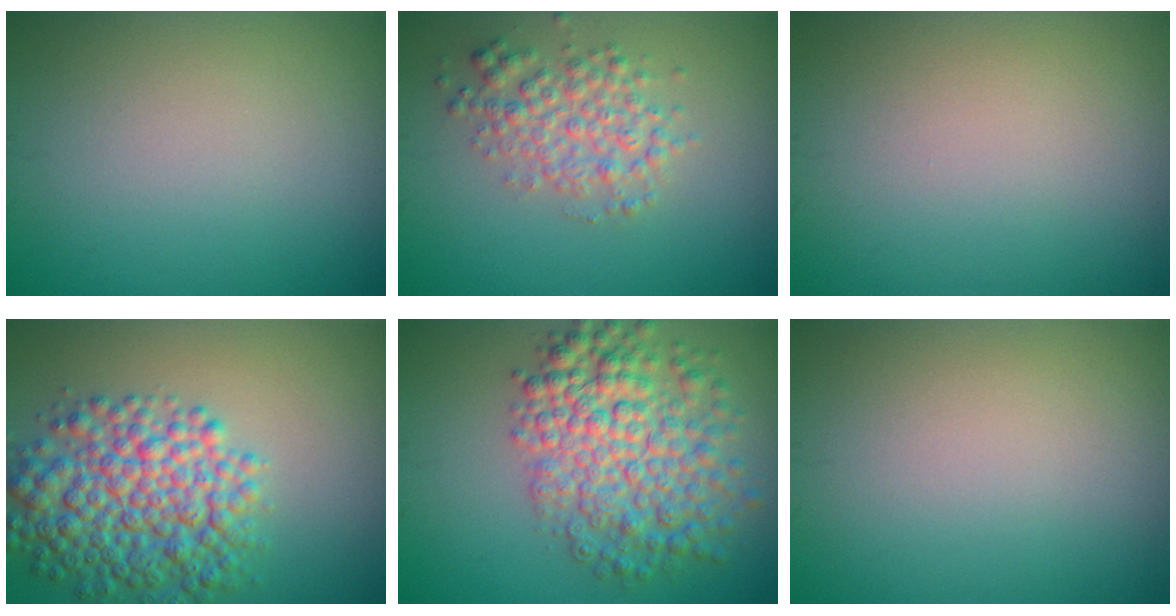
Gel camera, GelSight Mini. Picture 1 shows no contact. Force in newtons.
{"total": 3.3, "press": 3.3, "slide": 0.1}
{"total": 0.0}
{"total": 7.3, "press": 7.3, "slide": 0.1}
{"total": 7.4, "press": 7.4, "slide": 0.2}
{"total": 0.0}